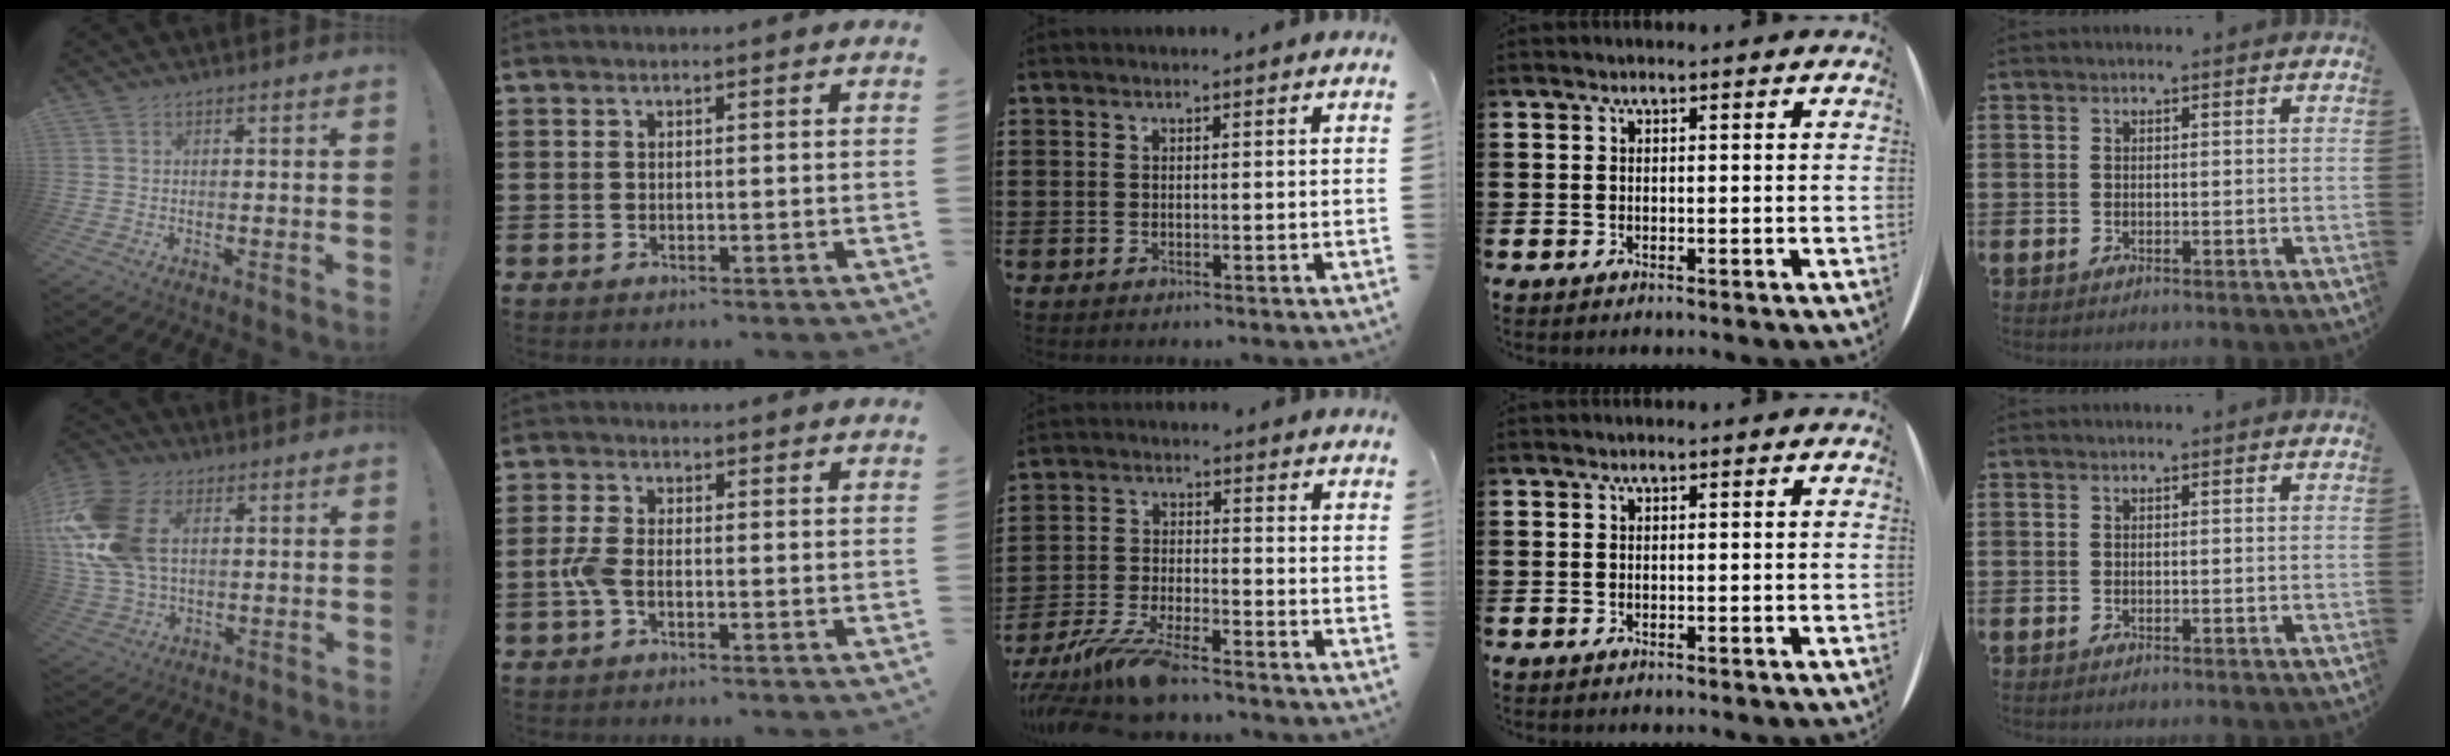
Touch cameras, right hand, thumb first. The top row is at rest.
{"thumb": {"total": 19.6, "force": [4.2, 13.2, 13.9], "torque": [-0.279, 0.000, 0.078]}, "index": {"total": 3.2, "force": [-1.1, 1.3, 2.7], "torque": [-0.075, -0.007, -0.028]}, "middle": {"total": 8.0, "force": [-6.9, 0.8, 3.9], "torque": [-0.095, -0.007, -0.137]}}